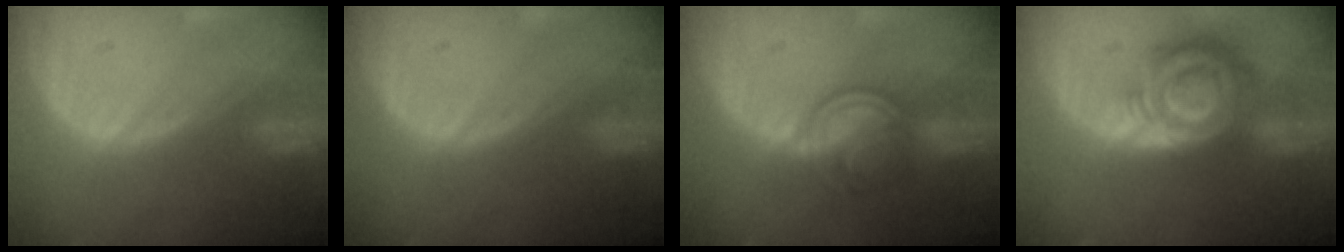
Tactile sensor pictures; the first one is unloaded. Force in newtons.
{"total": 0.0}
{"total": 5.6, "press": 5.6, "slide": 0.6}
{"total": 9.2, "press": 9.2, "slide": 0.6}